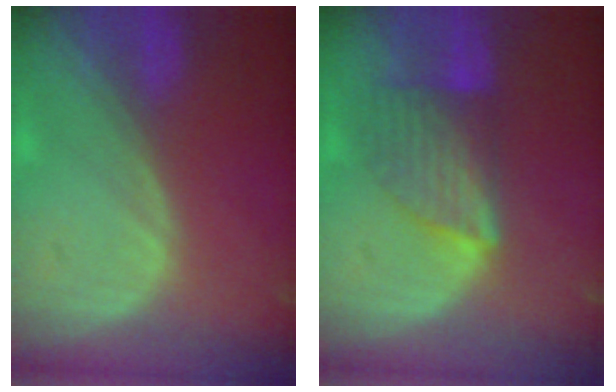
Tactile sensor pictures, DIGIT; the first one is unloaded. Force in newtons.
{"total": 6.9, "press": 6.7, "slide": 1.6}